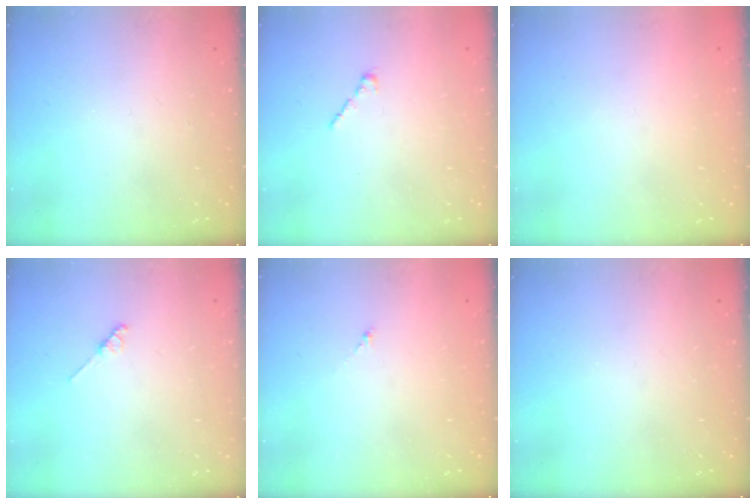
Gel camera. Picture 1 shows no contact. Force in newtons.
{"total": 1.7, "press": 1.7, "slide": 0.5}
{"total": 1.6, "press": 1.6, "slide": 0.2}
{"total": 2.0, "press": 1.9, "slide": 0.3}
{"total": 0.0}
{"total": 0.0}